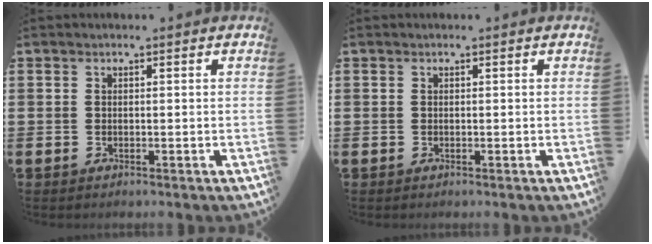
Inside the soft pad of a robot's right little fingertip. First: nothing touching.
{"total": 0.0}